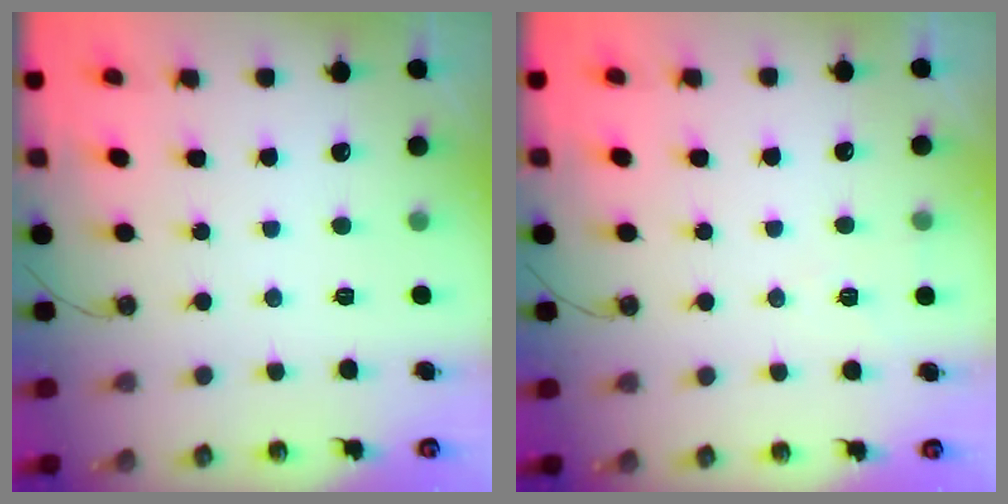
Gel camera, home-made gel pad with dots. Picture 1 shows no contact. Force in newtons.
{"total": 5.7, "press": 3.8, "slide": 4.2}